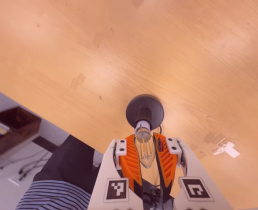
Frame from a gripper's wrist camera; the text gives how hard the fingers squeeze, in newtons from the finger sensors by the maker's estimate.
{"total": 19.7, "left": 21.5, "right": 17.8}